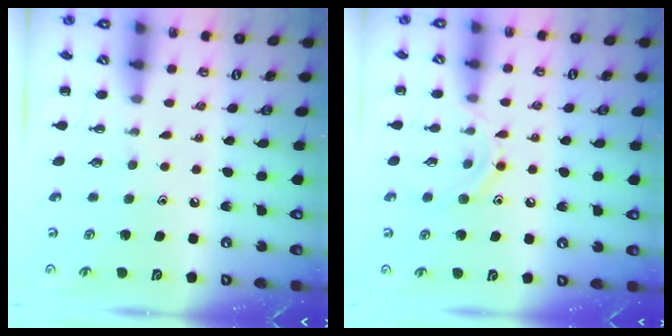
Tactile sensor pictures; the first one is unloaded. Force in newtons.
{"total": 9.8, "press": 9.7, "slide": 1.3}